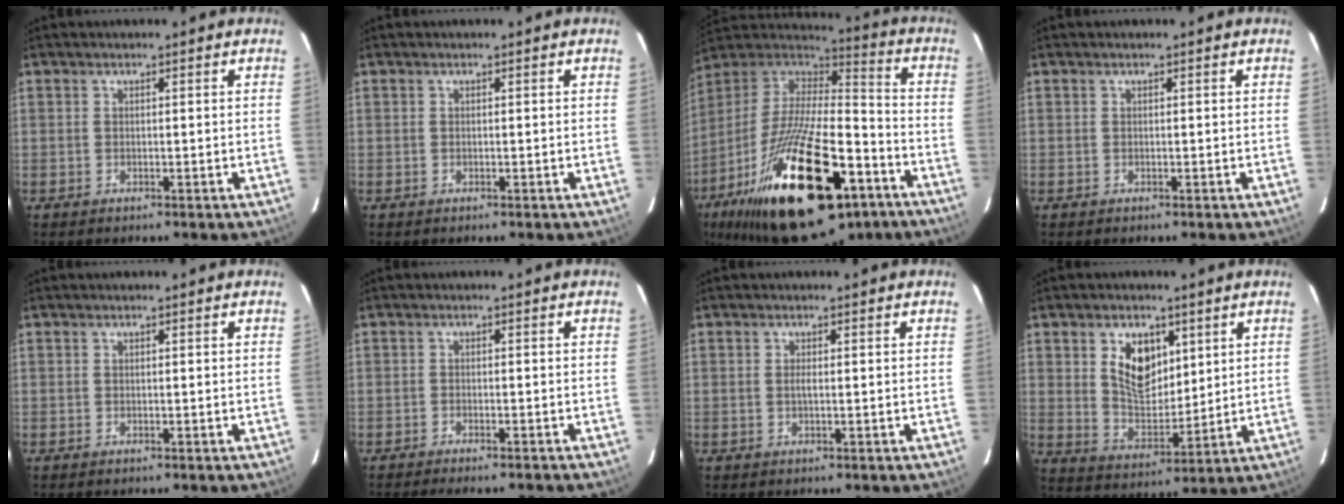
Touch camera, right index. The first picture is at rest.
{"total": 0.0}
{"total": 33.4, "force": [-18.0, 13.0, 24.9], "torque": [-0.465, -0.031, -0.285]}
{"total": 0.0}
{"total": 0.0}
{"total": 8.1, "force": [-7.2, 1.3, 3.5], "torque": [-0.078, -0.009, -0.101]}
{"total": 0.9, "force": [0.0, 0.1, 0.9], "torque": [-0.018, 0.000, -0.002]}
{"total": 9.8, "force": [3.9, 6.0, 6.6], "torque": [-0.118, 0.007, 0.082]}